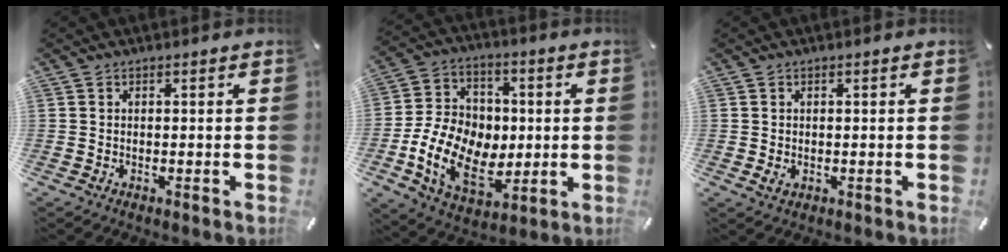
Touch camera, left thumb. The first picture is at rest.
{"total": 17.5, "force": [-3.5, 13.0, 11.1], "torque": [-0.228, 0.018, -0.059]}
{"total": 1.2, "force": [-0.1, 0.9, 0.8], "torque": [-0.015, 0.002, -0.002]}